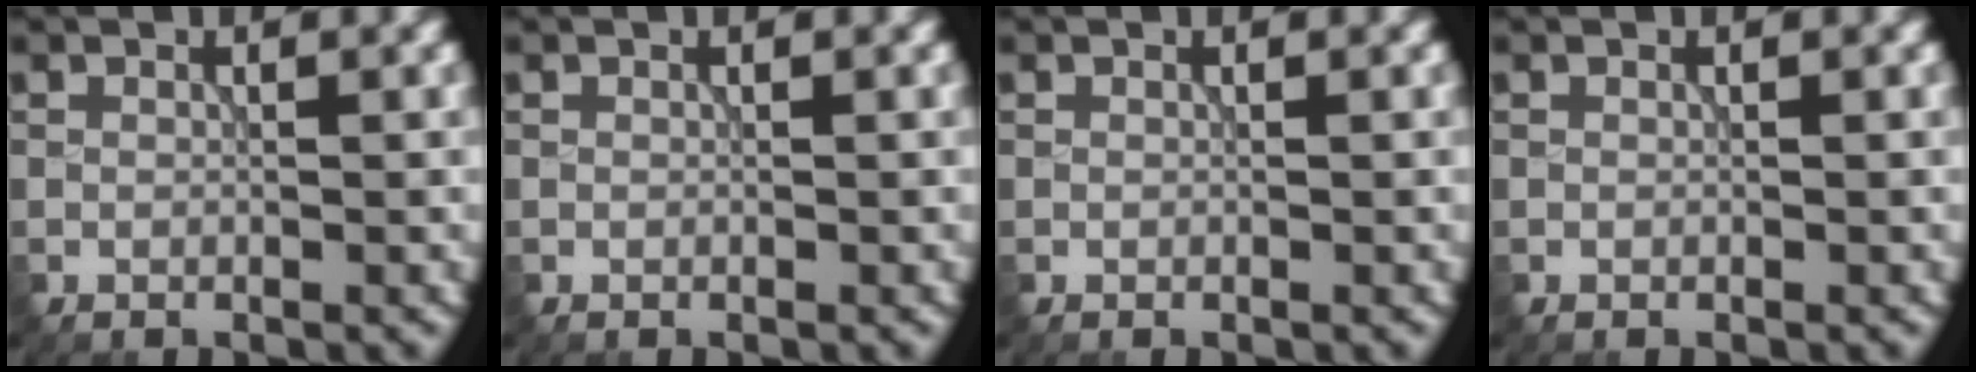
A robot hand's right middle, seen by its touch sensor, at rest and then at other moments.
{"total": 0.0}
{"total": 0.0}
{"total": 0.0}